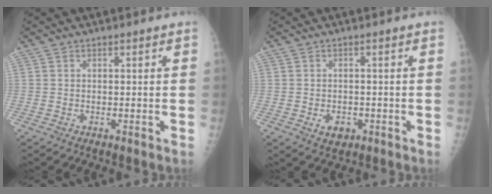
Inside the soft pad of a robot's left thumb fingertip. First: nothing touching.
{"total": 3.5, "force": [-1.2, 2.6, 2.1], "torque": [-0.022, 0.002, -0.010]}